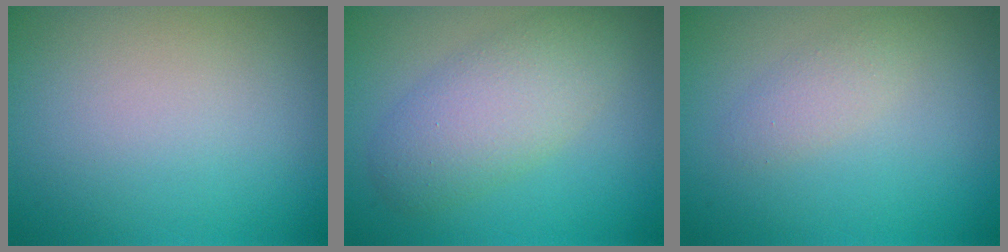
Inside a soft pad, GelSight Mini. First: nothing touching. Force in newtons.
{"total": 4.7, "press": 4.7, "slide": 0.3}
{"total": 1.5, "press": 1.5, "slide": 0.0}